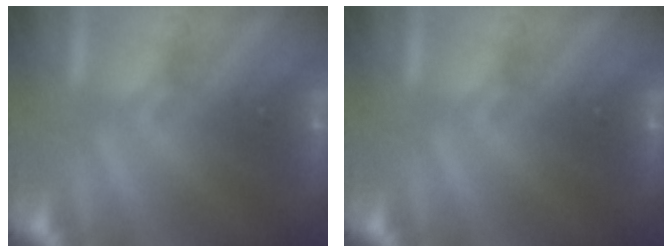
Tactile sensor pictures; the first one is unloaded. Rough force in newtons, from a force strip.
{"total": 0.0}